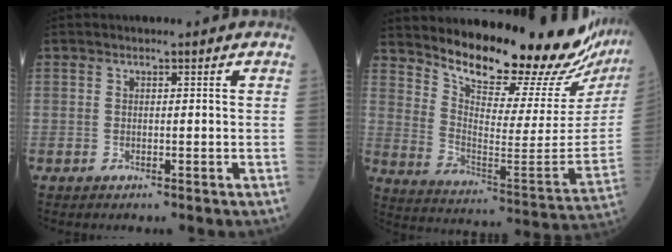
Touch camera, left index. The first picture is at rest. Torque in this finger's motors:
{"motor_torque": [1.12, -1.02, 0.63, 0.10]}